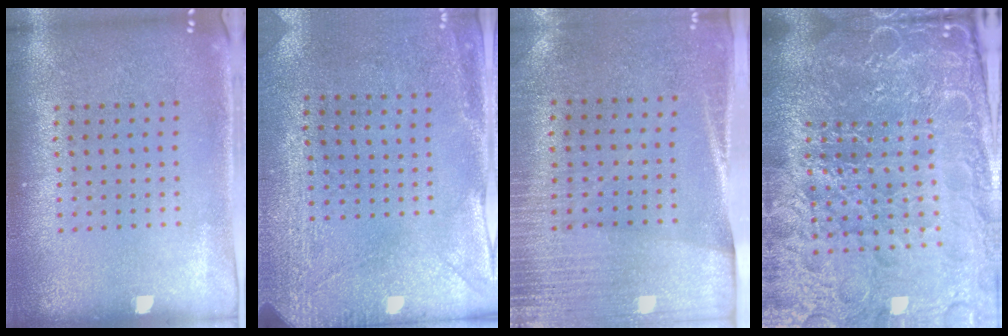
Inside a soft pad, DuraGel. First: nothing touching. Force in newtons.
{"total": 3.0, "press": 2.3, "slide": 1.8}
{"total": 2.9, "press": 2.6, "slide": 1.3}
{"total": 6.9, "press": 6.0, "slide": 3.2}